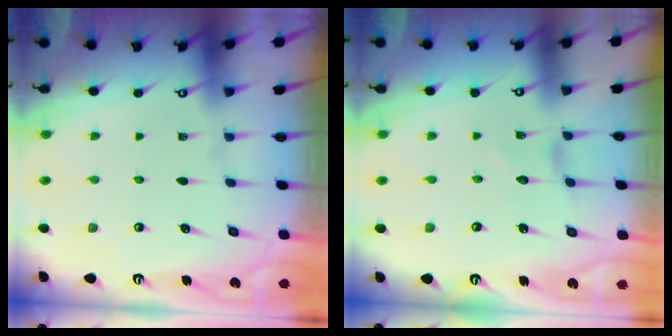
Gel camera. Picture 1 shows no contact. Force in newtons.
{"total": 0.0}